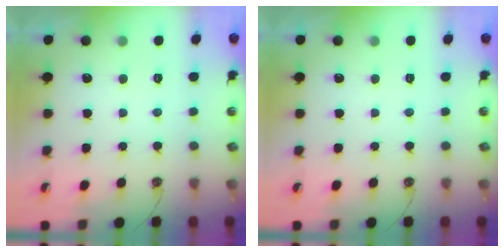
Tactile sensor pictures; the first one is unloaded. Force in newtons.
{"total": 0.0}